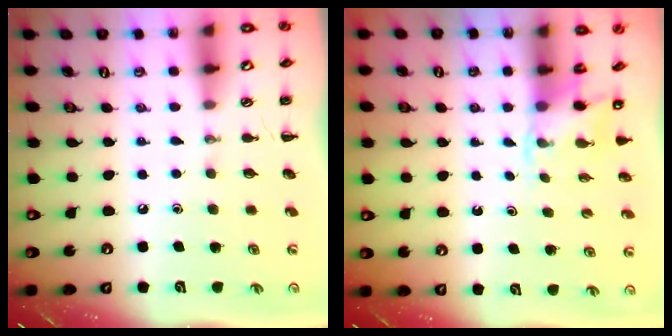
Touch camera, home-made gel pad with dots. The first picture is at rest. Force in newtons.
{"total": 2.5, "press": 2.3, "slide": 1.0}